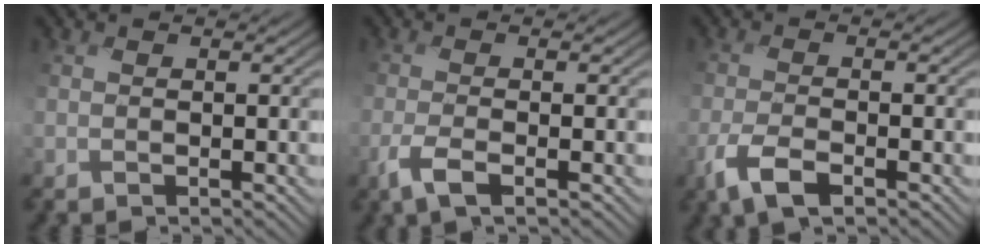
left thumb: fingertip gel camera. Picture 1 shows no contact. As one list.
[{"total": 3.0, "force": [-1.7, 0.7, 2.3], "torque": [-0.055, -0.005, -0.038]}, {"total": 4.3, "force": [-2.6, 1.5, 3.0], "torque": [-0.072, -0.007, -0.055]}]